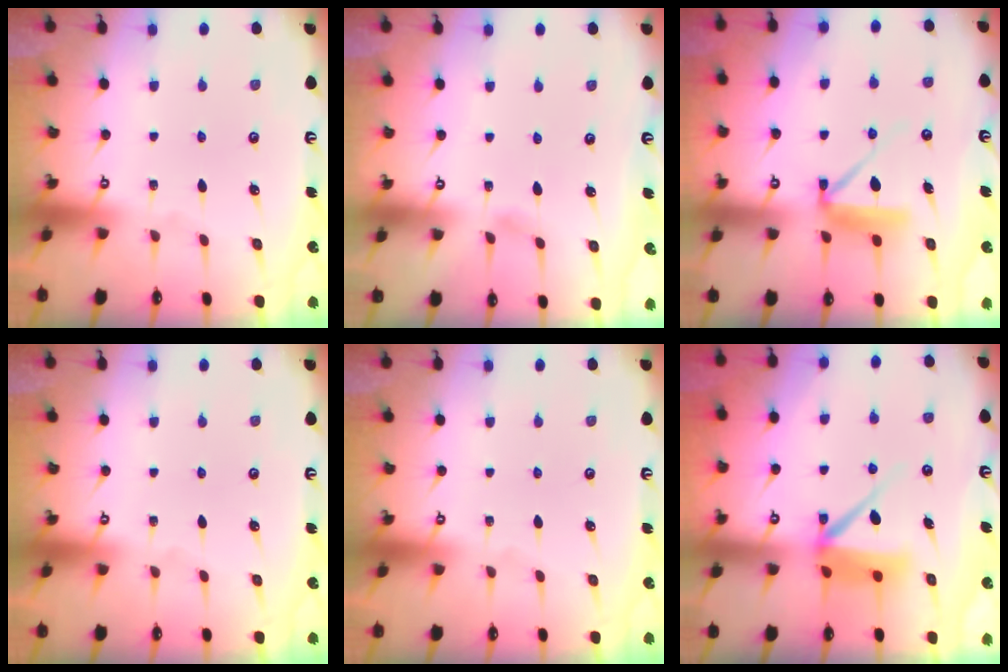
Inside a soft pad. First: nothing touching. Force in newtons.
{"total": 3.8, "press": 3.8, "slide": 0.4}
{"total": 9.0, "press": 9.0, "slide": 0.6}
{"total": 0.0}
{"total": 0.0}
{"total": 9.1, "press": 9.1, "slide": 1.0}